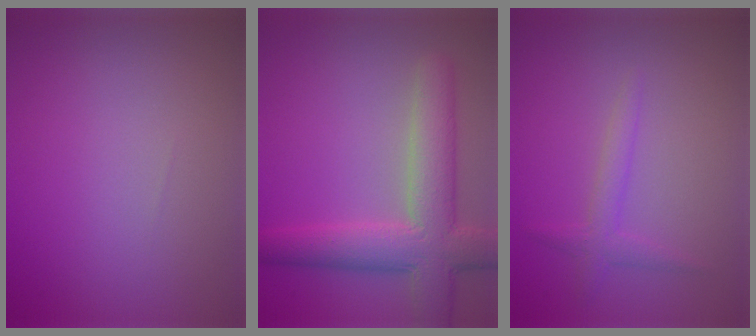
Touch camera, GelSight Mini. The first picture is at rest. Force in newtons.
{"total": 7.1, "press": 7.1, "slide": 0.5}
{"total": 1.8, "press": 1.7, "slide": 0.1}